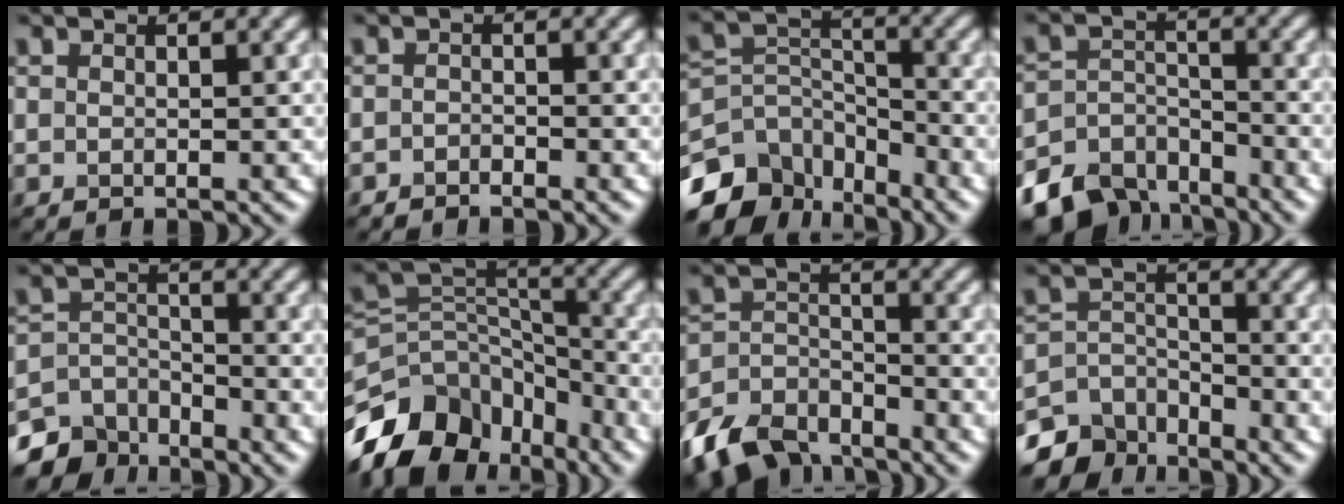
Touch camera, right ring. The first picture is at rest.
{"total": 1.0, "force": [-0.9, 0.2, 0.3], "torque": [-0.003, 0.001, -0.018]}
{"total": 9.2, "force": [-6.2, 5.4, 4.0], "torque": [-0.082, -0.005, -0.128]}
{"total": 8.3, "force": [-6.7, 4.4, 2.3], "torque": [-0.028, -0.009, -0.117]}
{"total": 5.6, "force": [-4.8, 2.7, 1.3], "torque": [-0.015, -0.008, -0.092]}
{"total": 11.8, "force": [-7.7, 7.3, 5.1], "torque": [-0.102, 0.023, -0.138]}
{"total": 8.1, "force": [-6.6, 3.8, 2.9], "torque": [-0.055, -0.007, -0.134]}
{"total": 6.1, "force": [-5.0, 3.1, 1.7], "torque": [-0.024, -0.007, -0.099]}